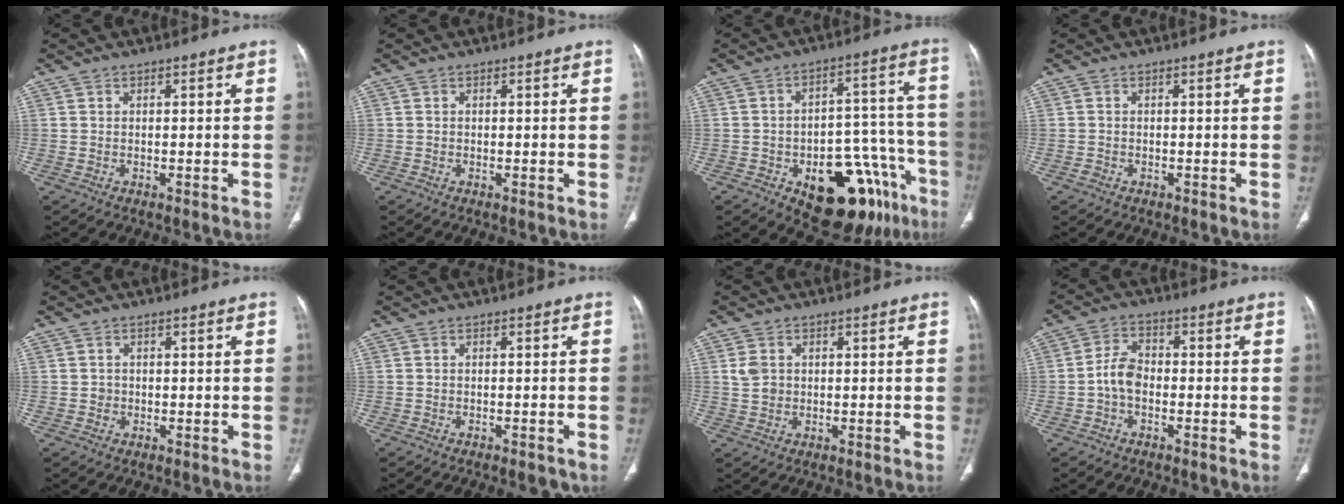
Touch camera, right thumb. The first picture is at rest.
{"total": 0.0}
{"total": 20.8, "force": [-10.8, 10.3, 14.5], "torque": [-0.114, 0.082, -0.136]}
{"total": 0.7, "force": [-0.4, 0.6, 0.1], "torque": [-0.005, 0.002, -0.011]}
{"total": 0.9, "force": [-0.1, 0.9, 0.2], "torque": [0.003, 0.004, -0.002]}
{"total": 2.6, "force": [-1.8, 0.9, 1.5], "torque": [-0.019, 0.007, -0.018]}
{"total": 3.1, "force": [0.6, 2.4, 1.8], "torque": [-0.032, 0.002, 0.015]}
{"total": 5.2, "force": [-1.4, 3.4, 3.7], "torque": [-0.061, 0.019, -0.034]}